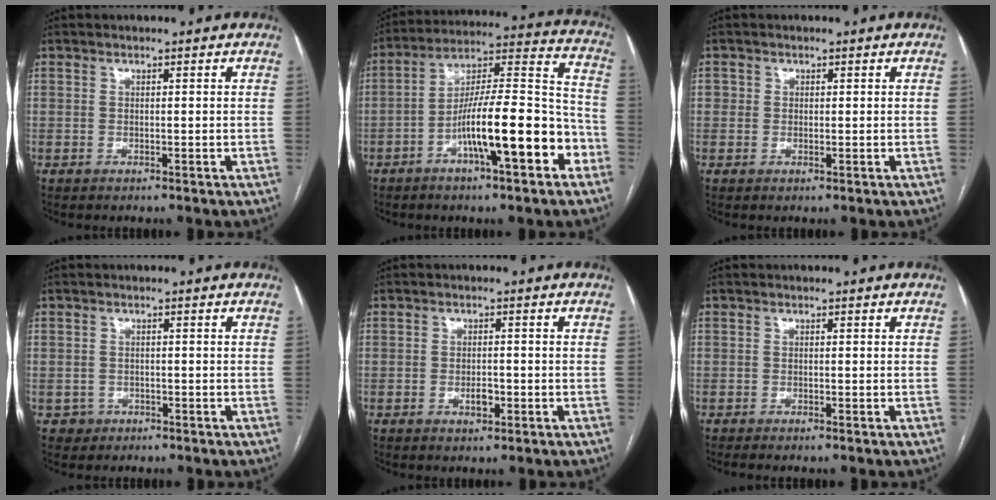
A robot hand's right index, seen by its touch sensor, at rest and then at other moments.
{"total": 16.8, "force": [-6.7, 2.9, 15.1], "torque": [-0.243, 0.018, -0.107]}
{"total": 1.4, "force": [0.2, 1.3, 0.6], "torque": [-0.007, 0.002, 0.003]}
{"total": 2.1, "force": [-0.8, 1.9, -0.3], "torque": [0.009, 0.011, -0.011]}
{"total": 2.3, "force": [-0.8, 1.1, 1.9], "torque": [-0.031, 0.003, -0.009]}
{"total": 1.4, "force": [-1.2, -0.1, 0.8], "torque": [-0.010, -0.001, -0.017]}